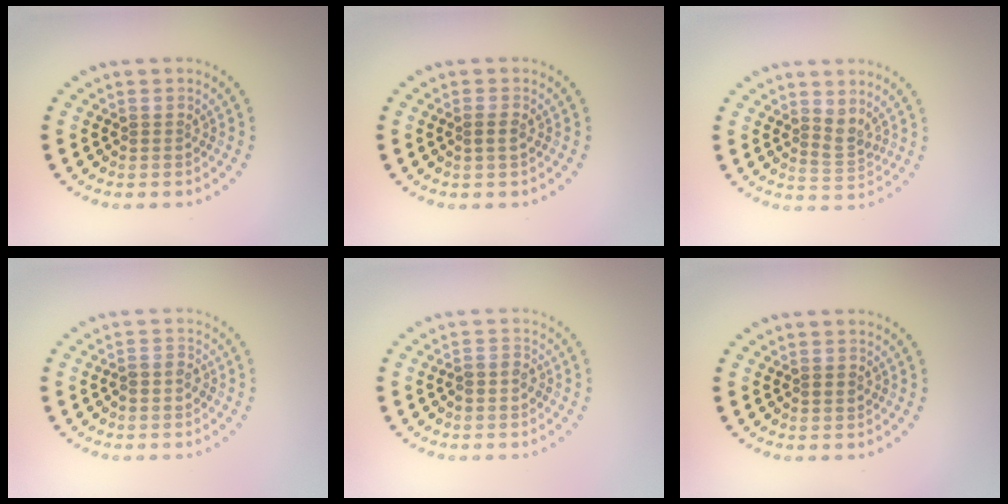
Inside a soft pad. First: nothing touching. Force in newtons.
{"total": 1.0, "press": 0.9, "slide": 0.4}
{"total": 1.7, "press": 1.4, "slide": 0.9}
{"total": 1.5, "press": 1.3, "slide": 0.8}
{"total": 1.5, "press": 1.3, "slide": 0.8}
{"total": 0.8, "press": 0.8, "slide": 0.1}